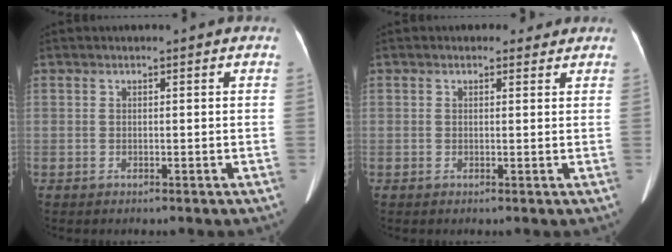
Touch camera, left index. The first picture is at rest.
{"total": 1.7, "force": [1.3, 1.0, 0.2], "torque": [-0.001, 0.001, 0.012]}